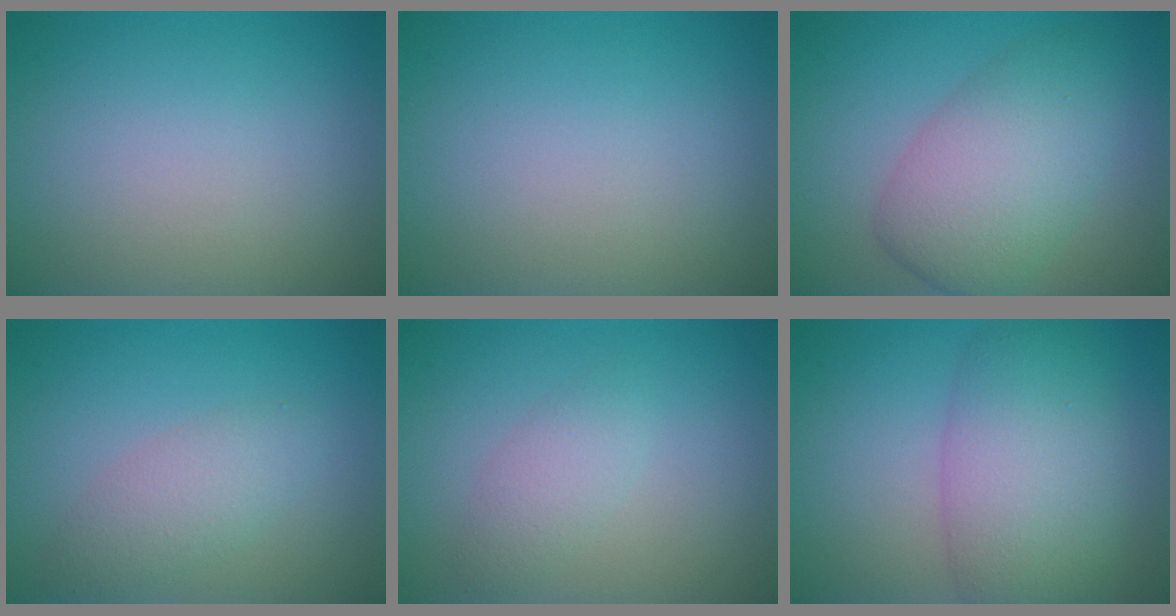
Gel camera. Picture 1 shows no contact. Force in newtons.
{"total": 0.0}
{"total": 6.8, "press": 6.8, "slide": 0.0}
{"total": 2.8, "press": 2.8, "slide": 0.0}
{"total": 2.0, "press": 2.0, "slide": 0.1}
{"total": 7.8, "press": 7.8, "slide": 0.2}